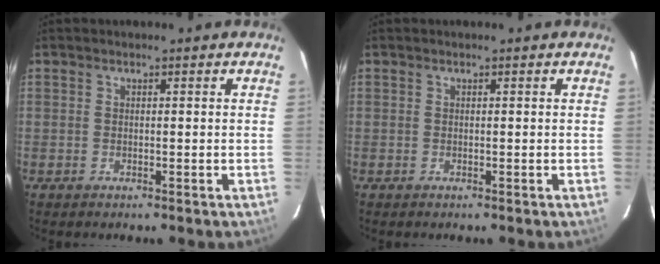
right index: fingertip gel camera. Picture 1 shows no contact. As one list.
[{"total": 0.0}]